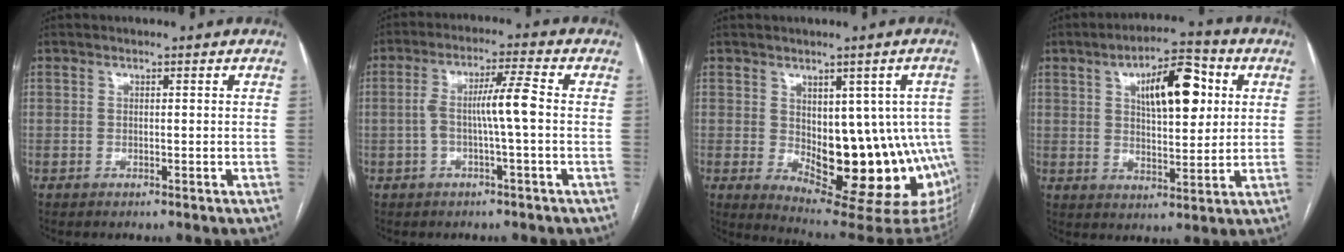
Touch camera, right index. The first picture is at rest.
{"total": 6.4, "force": [-0.6, -0.1, 6.3], "torque": [-0.121, 0.018, -0.010]}
{"total": 18.1, "force": [-2.7, 8.3, 15.9], "torque": [-0.138, 0.006, -0.011]}
{"total": 11.9, "force": [3.8, 4.3, 10.5], "torque": [-0.164, 0.018, 0.059]}